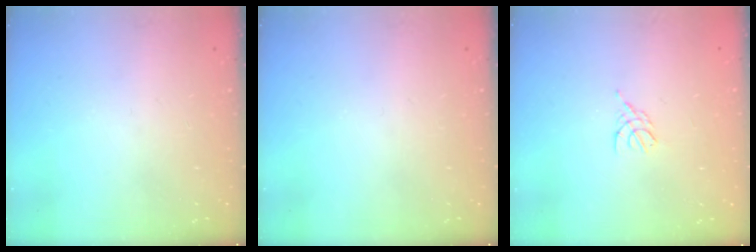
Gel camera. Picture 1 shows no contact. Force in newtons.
{"total": 0.0}
{"total": 3.4, "press": 3.3, "slide": 0.5}